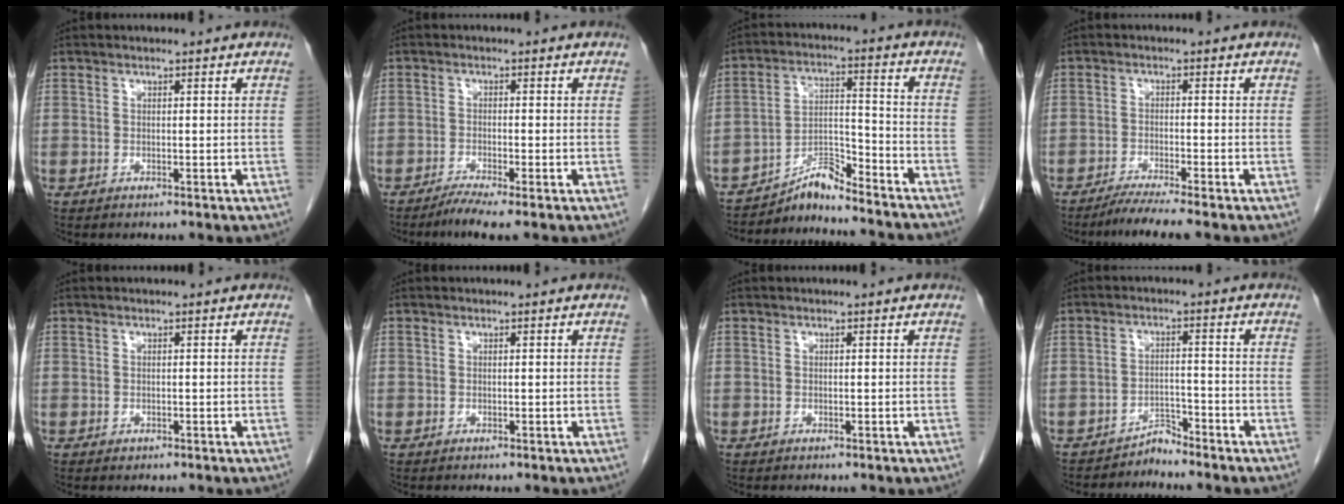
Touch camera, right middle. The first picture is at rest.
{"total": 3.3, "force": [-2.4, -0.4, 2.1], "torque": [-0.043, -0.009, -0.049]}
{"total": 8.5, "force": [-8.3, -0.1, 1.7], "torque": [-0.024, 0.025, -0.141]}
{"total": 4.5, "force": [-3.8, -1.1, 2.2], "torque": [-0.037, -0.015, -0.069]}
{"total": 0.0}
{"total": 0.0}
{"total": 0.0}
{"total": 2.5, "force": [-2.5, 0.2, -0.4], "torque": [0.017, -0.006, -0.041]}